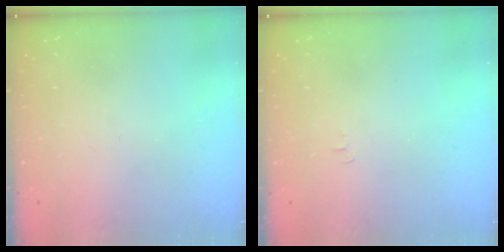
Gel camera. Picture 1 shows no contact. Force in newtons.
{"total": 3.6, "press": 3.6, "slide": 0.4}